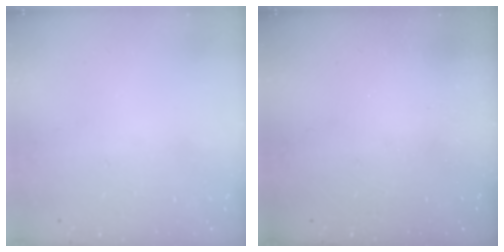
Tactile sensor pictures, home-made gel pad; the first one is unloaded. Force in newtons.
{"total": 2.3, "press": 2.1, "slide": 0.8}